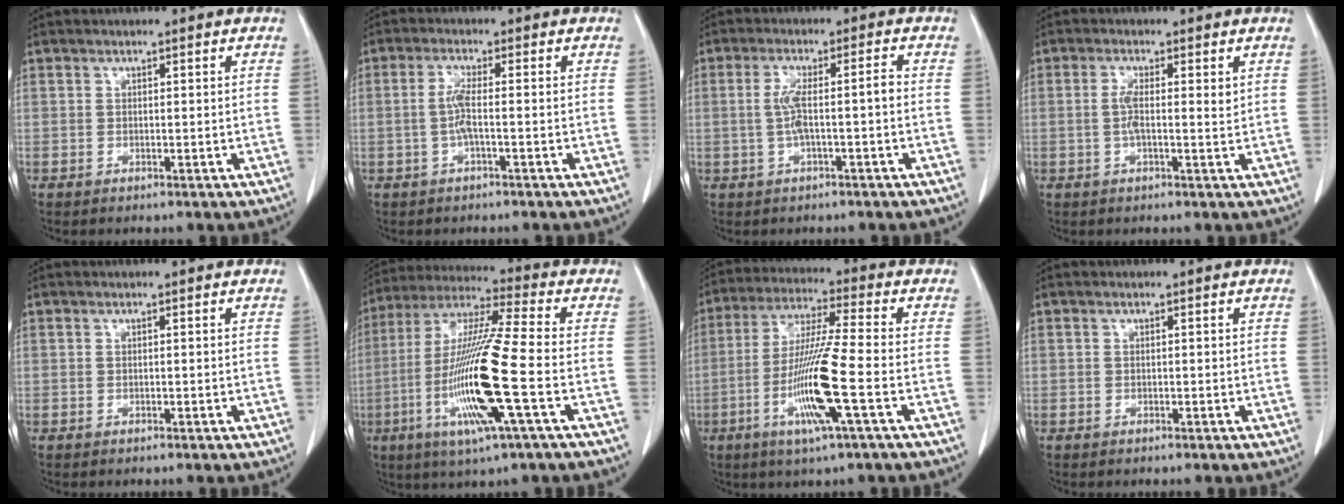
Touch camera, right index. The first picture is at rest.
{"total": 3.1, "force": [-0.6, 0.0, 3.1], "torque": [-0.066, 0.001, -0.013]}
{"total": 5.1, "force": [-0.6, 0.6, 5.0], "torque": [-0.104, 0.018, -0.008]}
{"total": 3.5, "force": [0.5, 0.9, 3.4], "torque": [-0.064, 0.003, 0.007]}
{"total": 0.0}
{"total": 17.5, "force": [-4.5, 0.1, 16.9], "torque": [-0.351, -0.016, -0.093]}
{"total": 12.6, "force": [-3.9, -0.5, 12.0], "torque": [-0.243, -0.015, -0.080]}
{"total": 0.0}